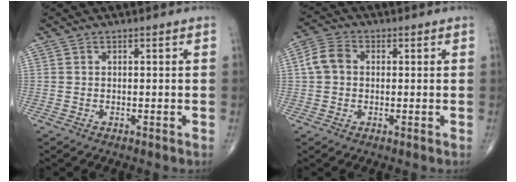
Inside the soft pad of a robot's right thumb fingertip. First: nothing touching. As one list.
[{"total": 5.3, "force": [0.5, 4.2, 3.3], "torque": [-0.063, 0.016, 0.002]}]